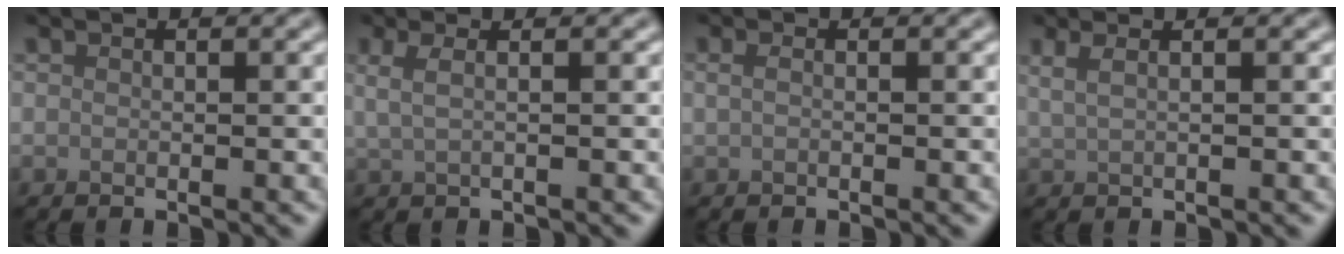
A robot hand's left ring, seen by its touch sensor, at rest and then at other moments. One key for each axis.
{"total": 2.0, "fx": 0.6, "fy": 0.8, "fz": 1.8, "tx": -0.032, "ty": -0.002, "tz": 0.006}
{"total": 0.8, "fx": 0.1, "fy": 0.3, "fz": 0.7, "tx": -0.018, "ty": 0.001, "tz": 0.000}
{"total": 3.1, "fx": 1.6, "fy": 1.5, "fz": 2.1, "tx": -0.029, "ty": 0.009, "tz": 0.004}